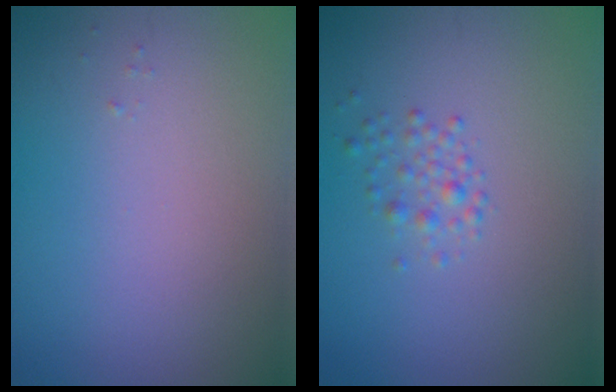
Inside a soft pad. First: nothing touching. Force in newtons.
{"total": 1.4, "press": 1.4, "slide": 0.0}